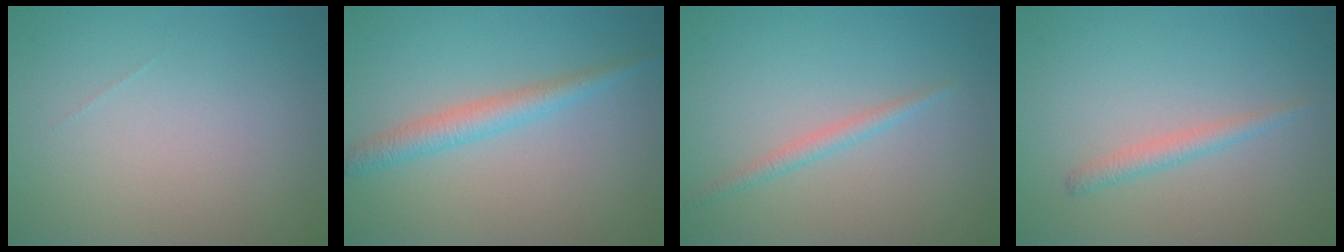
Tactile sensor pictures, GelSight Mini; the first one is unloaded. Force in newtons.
{"total": 2.6, "press": 2.6, "slide": 0.0}
{"total": 1.3, "press": 1.3, "slide": 0.0}
{"total": 1.5, "press": 1.5, "slide": 0.0}